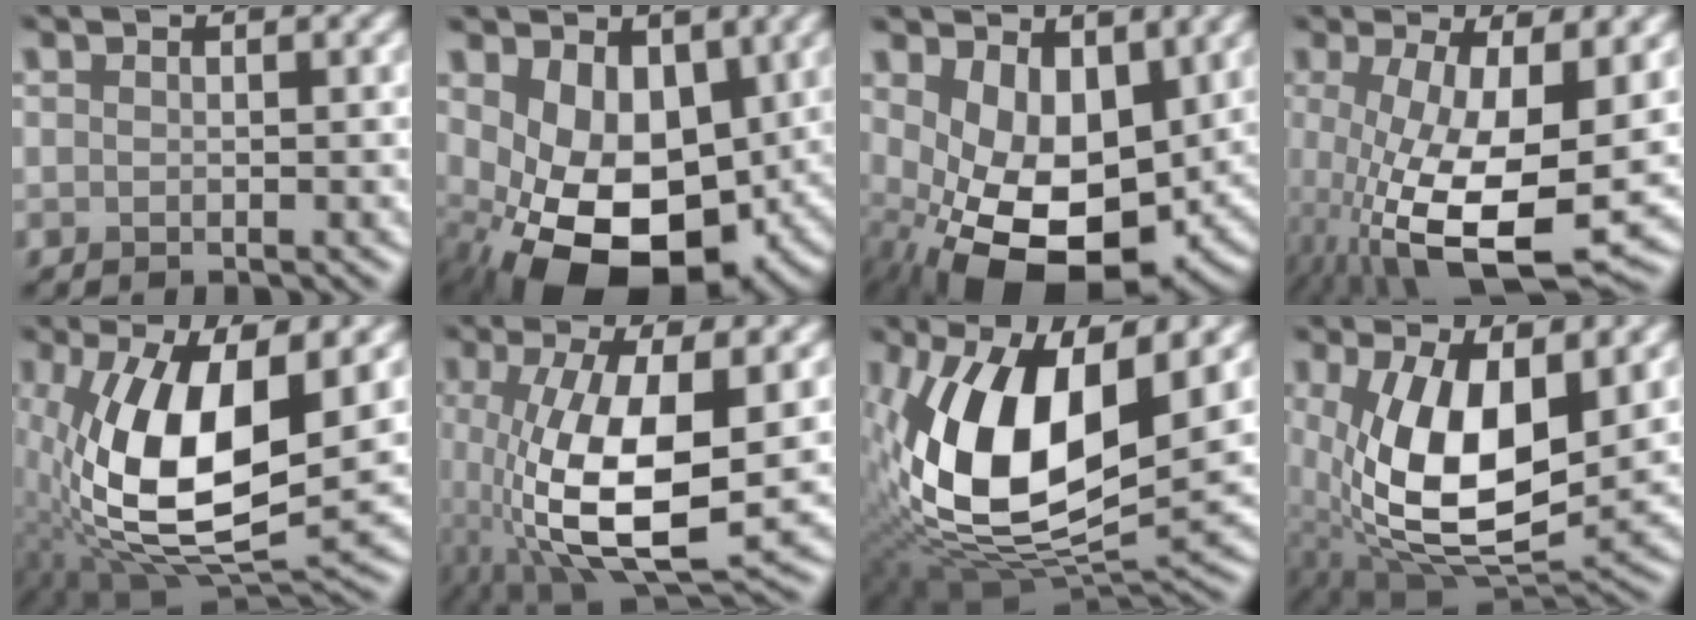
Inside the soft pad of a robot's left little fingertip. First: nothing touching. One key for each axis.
{"total": 13.2, "fx": -1.5, "fy": 8.4, "fz": 10.0, "tx": -0.159, "ty": -0.039, "tz": -0.010}
{"total": 11.9, "fx": -0.8, "fy": 7.3, "fz": 9.3, "tx": -0.155, "ty": -0.043, "tz": 0.003}
{"total": 12.5, "fx": -2.7, "fy": 4.5, "fz": 11.4, "tx": -0.211, "ty": -0.034, "tz": -0.035}
{"total": 12.6, "fx": 0.5, "fy": 5.4, "fz": 11.4, "tx": -0.206, "ty": -0.003, "tz": 0.005}
{"total": 10.8, "fx": -0.9, "fy": 4.0, "fz": 10.0, "tx": -0.200, "ty": -0.021, "tz": -0.007}
{"total": 14.3, "fx": 2.1, "fy": 7.0, "fz": 12.4, "tx": -0.230, "ty": -0.004, "tz": 0.026}
{"total": 12.5, "fx": 1.1, "fy": 6.3, "fz": 10.7, "tx": -0.203, "ty": -0.014, "tz": 0.024}